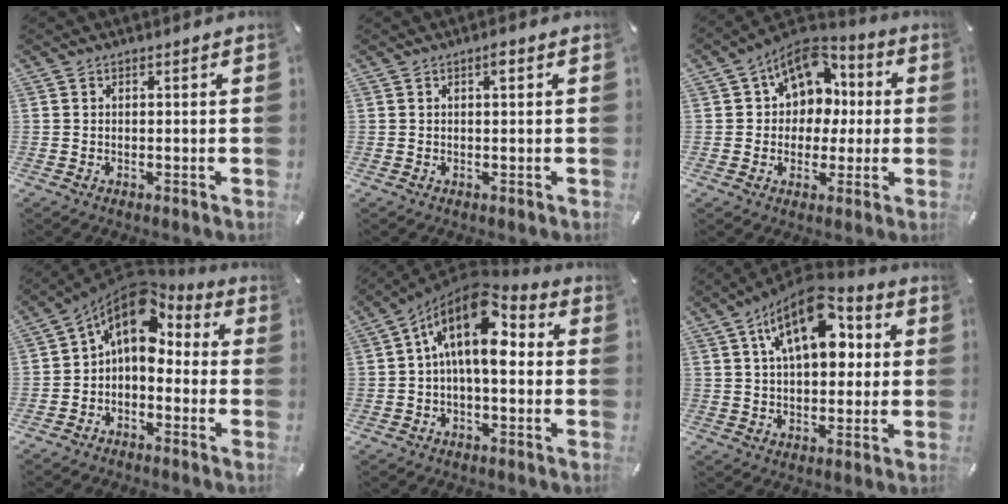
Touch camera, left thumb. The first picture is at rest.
{"total": 1.8, "force": [0.5, 0.6, 1.6], "torque": [-0.025, 0.001, 0.005]}
{"total": 12.0, "force": [3.9, 9.8, 5.8], "torque": [-0.094, -0.015, 0.078]}
{"total": 10.4, "force": [2.9, 7.0, 7.1], "torque": [-0.131, -0.019, 0.049]}
{"total": 15.9, "force": [3.7, 8.0, 13.2], "torque": [-0.237, -0.027, 0.059]}
{"total": 16.5, "force": [6.4, 9.6, 11.8], "torque": [-0.185, -0.019, 0.107]}